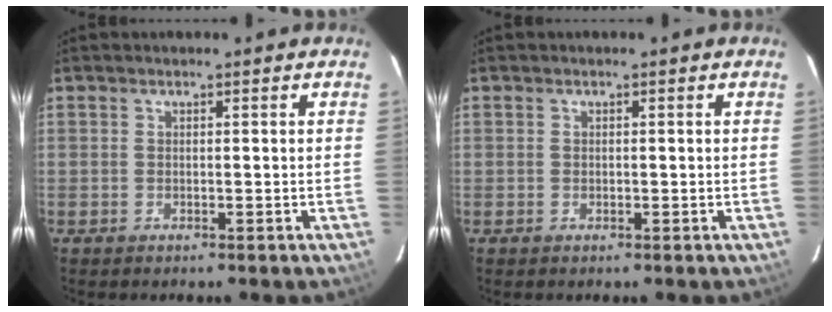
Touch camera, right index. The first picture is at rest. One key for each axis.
{"total": 0.0}